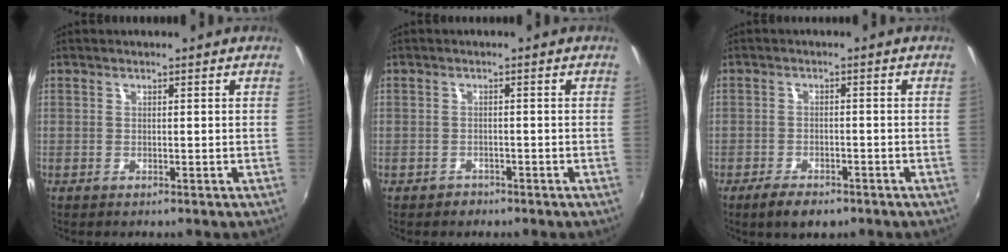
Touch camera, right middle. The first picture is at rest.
{"total": 1.7, "force": [-1.2, 1.2, 0.0], "torque": [-0.004, 0.001, -0.018]}
{"total": 5.0, "force": [-3.6, 2.1, 2.8], "torque": [-0.068, -0.011, -0.061]}